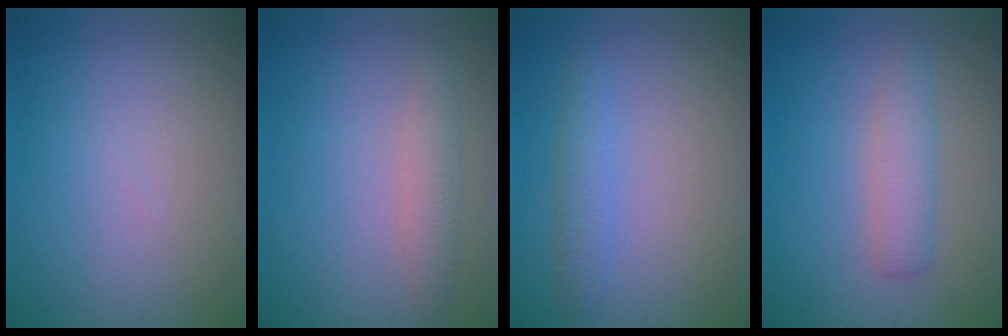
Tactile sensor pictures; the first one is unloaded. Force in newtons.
{"total": 1.9, "press": 1.9, "slide": 0.0}
{"total": 2.0, "press": 2.0, "slide": 0.1}
{"total": 2.5, "press": 2.5, "slide": 0.0}